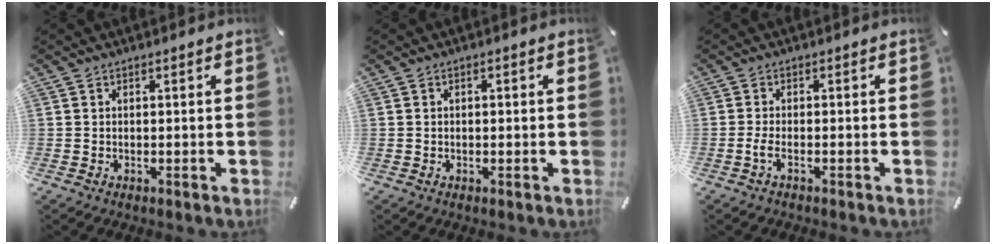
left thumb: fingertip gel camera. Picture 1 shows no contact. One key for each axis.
{"total": 0.8, "fx": -0.1, "fy": 0.4, "fz": 0.6, "tx": -0.013, "ty": 0.001, "tz": -0.003}
{"total": 2.4, "fx": -1.1, "fy": 0.7, "fz": 2.0, "tx": -0.049, "ty": -0.003, "tz": -0.024}